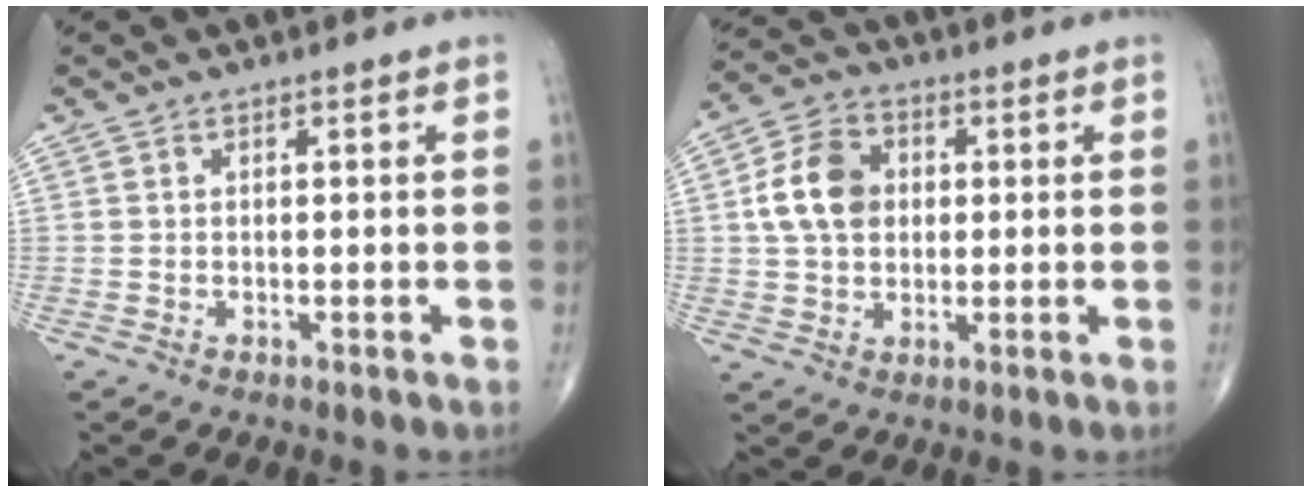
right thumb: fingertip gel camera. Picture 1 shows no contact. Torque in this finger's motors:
{"motor_torque": [0.08, 1.90, 0.89, -0.01, 0.09]}